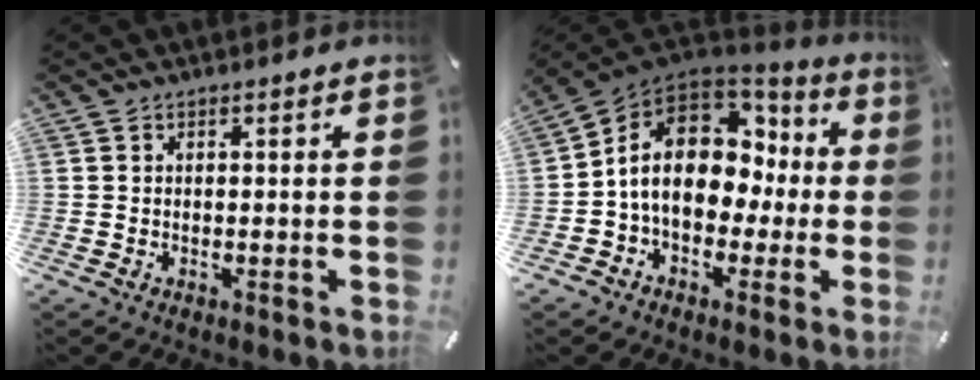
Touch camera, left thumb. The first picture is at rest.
{"total": 14.7, "force": [1.2, 11.5, 9.2], "torque": [-0.162, 0.004, 0.027]}